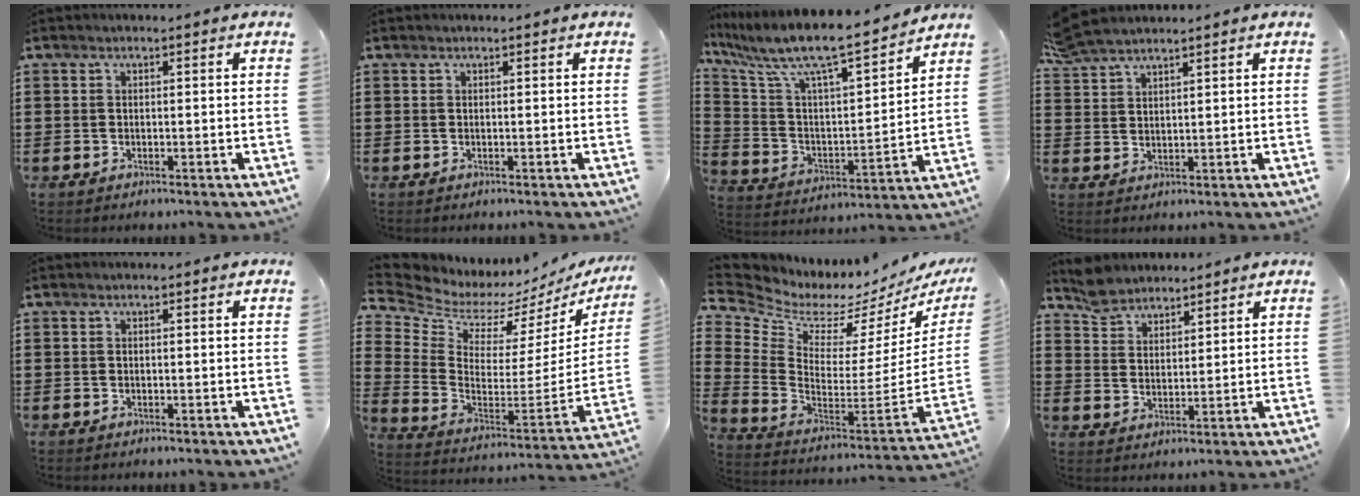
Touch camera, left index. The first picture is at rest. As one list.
[{"total": 0.0}, {"total": 9.6, "force": [8.1, 0.8, 5.1], "torque": [-0.134, -0.064, 0.130]}, {"total": 3.8, "force": [3.6, 0.7, 1.1], "torque": [-0.033, -0.002, 0.068]}, {"total": 0.0}, {"total": 4.5, "force": [3.8, 2.3, 1.1], "torque": [-0.050, -0.050, 0.062]}, {"total": 3.3, "force": [2.3, 2.2, 0.7], "torque": [-0.043, -0.045, 0.034]}, {"total": 4.6, "force": [4.1, 1.9, -0.1], "torque": [-0.017, -0.002, 0.082]}]